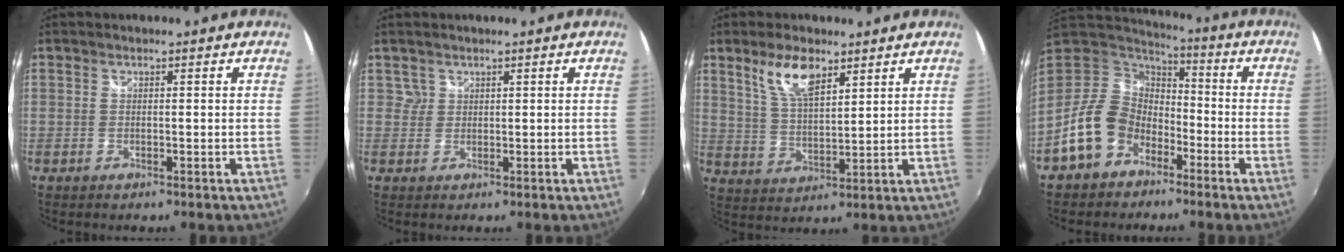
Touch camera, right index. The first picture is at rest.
{"total": 1.3, "force": [0.7, 1.1, -0.2], "torque": [0.012, 0.008, 0.013]}
{"total": 8.2, "force": [5.1, 3.2, 5.6], "torque": [-0.108, 0.007, 0.104]}
{"total": 13.7, "force": [-7.1, 10.2, 5.8], "torque": [-0.136, 0.019, -0.121]}